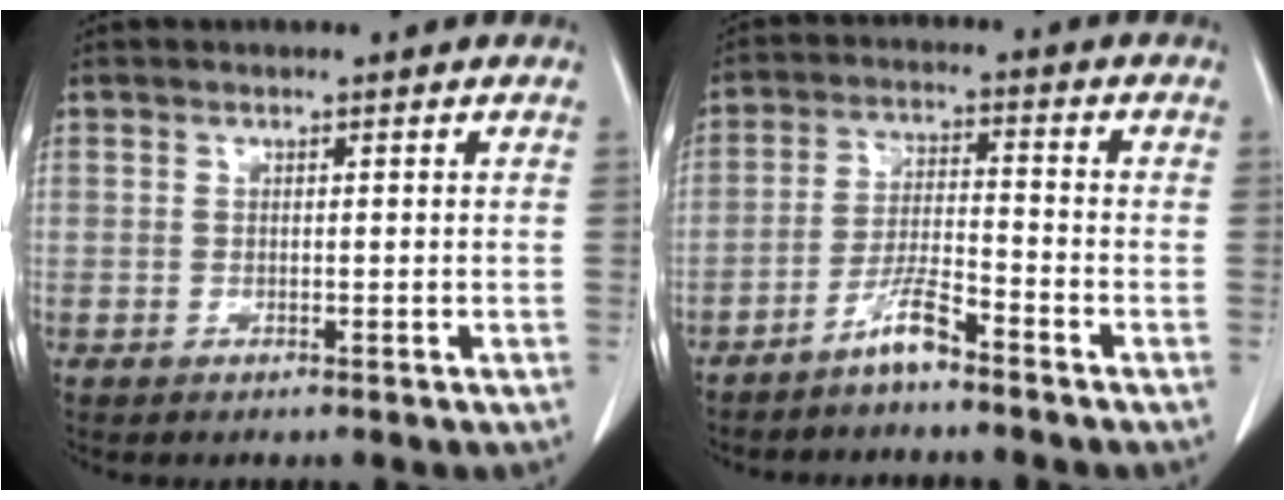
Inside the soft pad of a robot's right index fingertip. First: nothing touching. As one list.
[{"total": 5.0, "force": [-4.0, 0.2, 3.0], "torque": [-0.061, -0.003, -0.081]}]